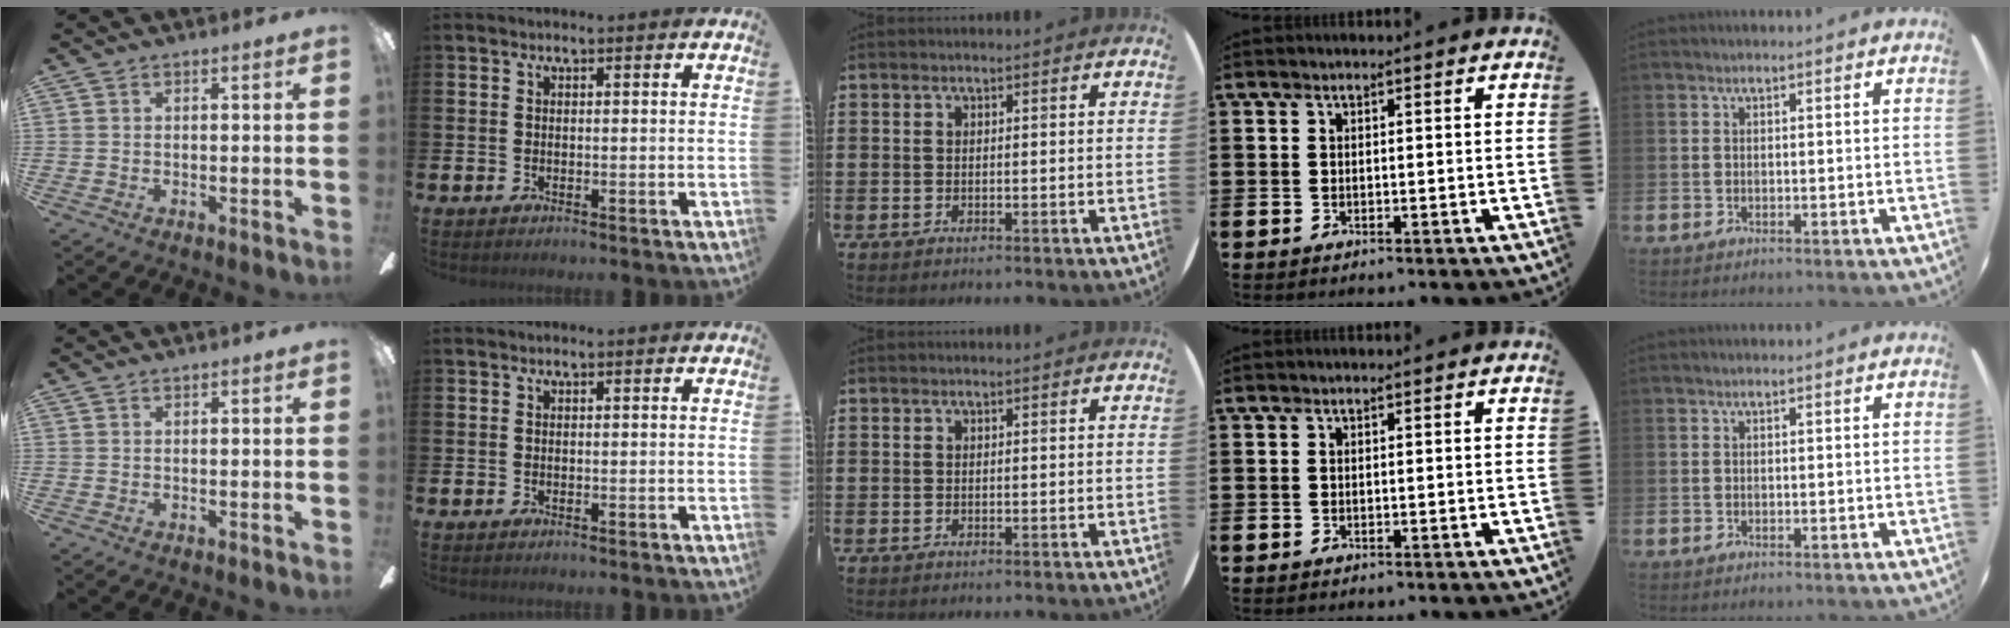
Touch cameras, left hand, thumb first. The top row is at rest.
{}